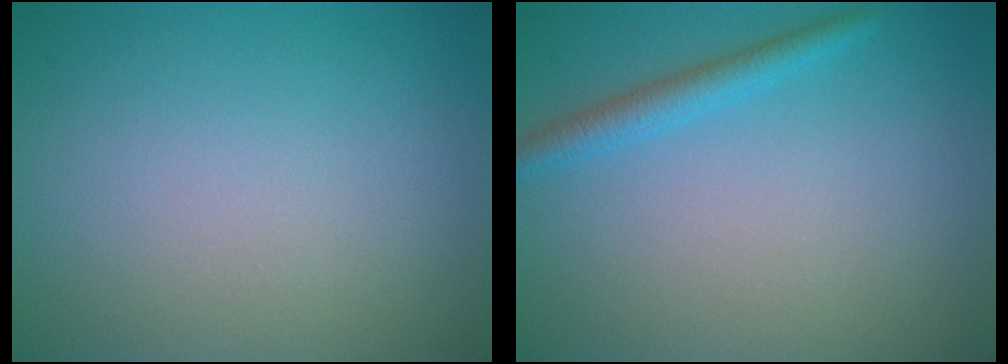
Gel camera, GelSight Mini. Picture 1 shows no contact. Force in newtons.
{"total": 2.1, "press": 2.0, "slide": 0.2}